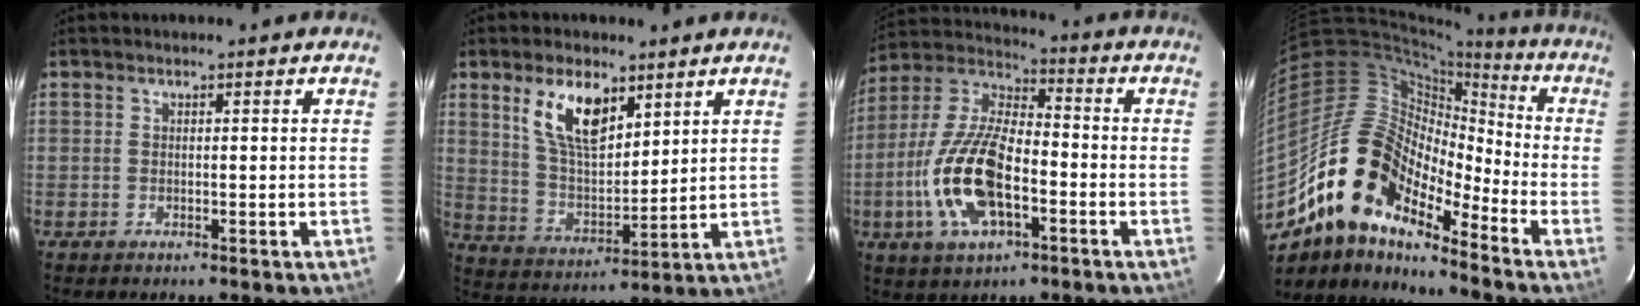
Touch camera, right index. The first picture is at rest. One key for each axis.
{"total": 11.6, "fx": 6.3, "fy": 5.3, "fz": 8.2, "tx": -0.151, "ty": 0.008, "tz": 0.130}
{"total": 17.1, "fx": -5.2, "fy": 7.5, "fz": 14.5, "tx": -0.308, "ty": -0.001, "tz": -0.099}
{"total": 17.2, "fx": -12.2, "fy": 7.1, "fz": 9.8, "tx": -0.167, "ty": -0.001, "tz": -0.246}